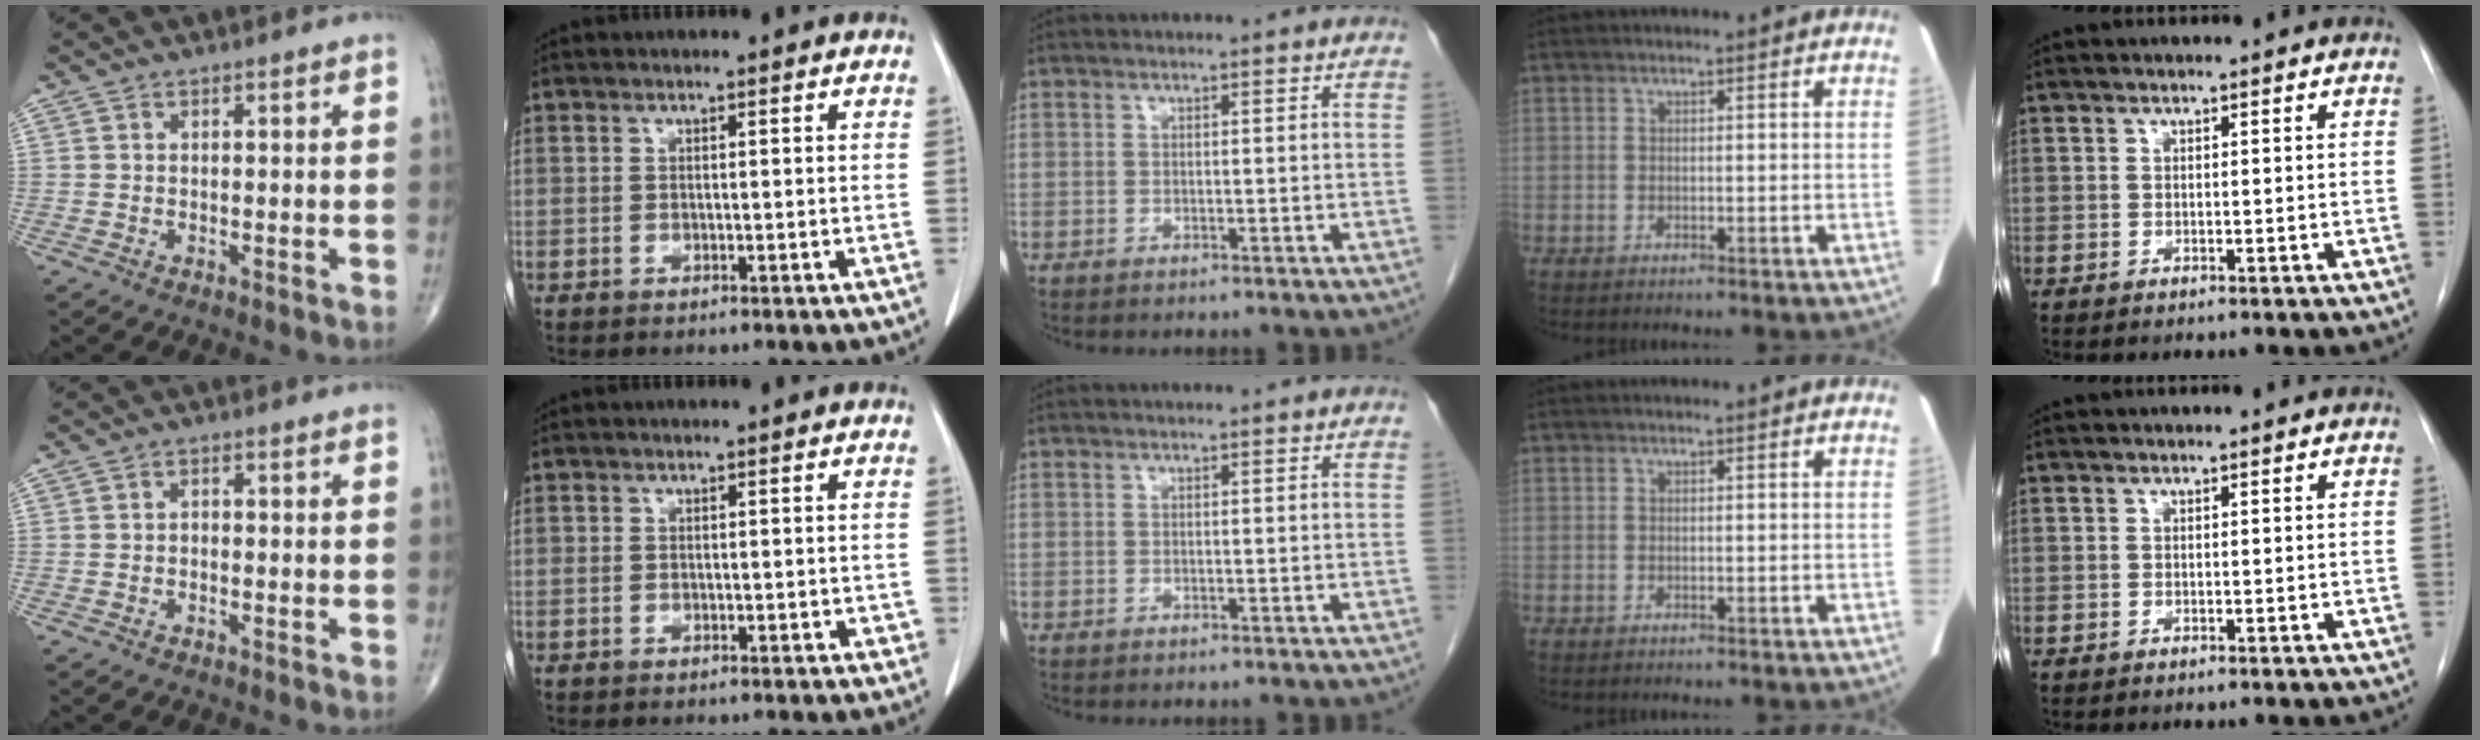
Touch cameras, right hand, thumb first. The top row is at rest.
{"thumb": {"total": 1.0, "force": [-0.4, 0.6, 0.6], "torque": [-0.004, 0.006, -0.010]}, "index": {"total": 1.2, "force": [-0.3, 1.1, 0.6], "torque": [-0.004, 0.012, -0.003]}}